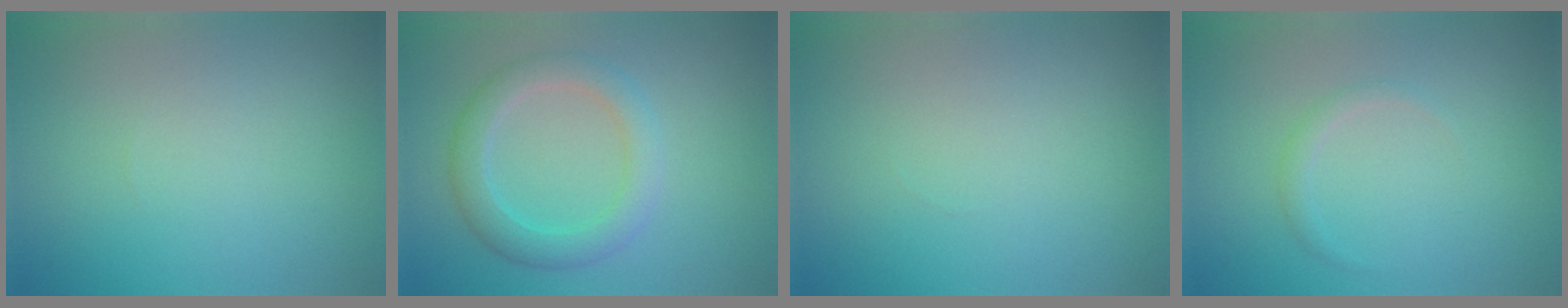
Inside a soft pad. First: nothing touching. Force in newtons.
{"total": 3.6, "press": 3.6, "slide": 0.1}
{"total": 0.0}
{"total": 0.9, "press": 0.9, "slide": 0.1}